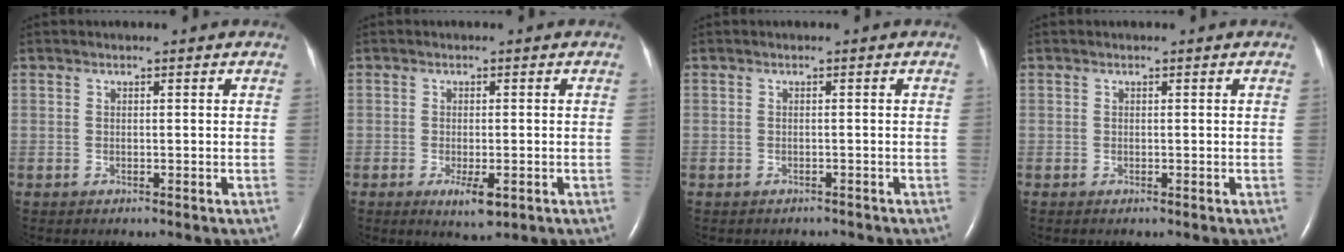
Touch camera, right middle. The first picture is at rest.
{"total": 3.7, "force": [-1.5, 0.9, 3.2], "torque": [-0.056, -0.007, -0.019]}
{"total": 1.6, "force": [-1.4, 0.6, 0.0], "torque": [-0.004, -0.001, -0.018]}
{"total": 0.0}